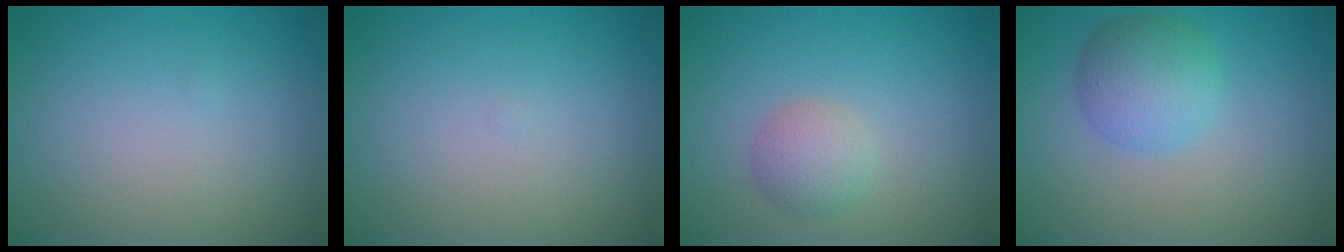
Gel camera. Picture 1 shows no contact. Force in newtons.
{"total": 0.0}
{"total": 2.3, "press": 2.3, "slide": 0.1}
{"total": 4.0, "press": 4.0, "slide": 0.1}